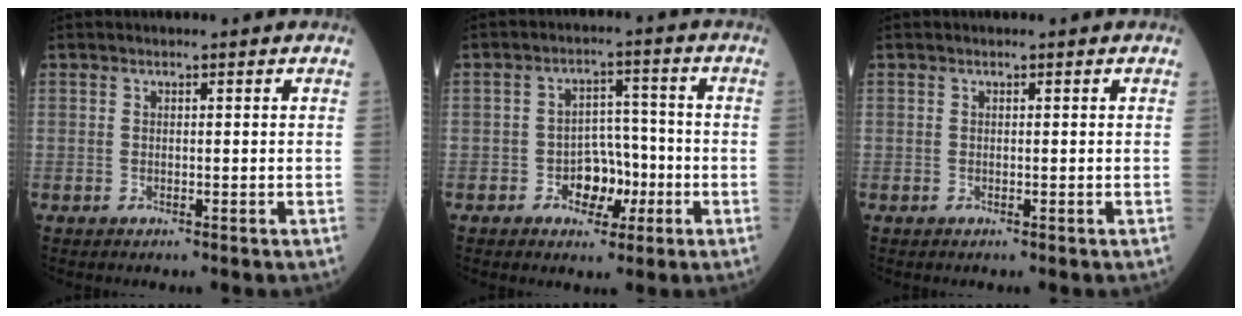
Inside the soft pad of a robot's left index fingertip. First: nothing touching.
{"total": 5.5, "force": [-2.1, 3.7, 3.4], "torque": [-0.053, 0.014, -0.034]}
{"total": 0.0}